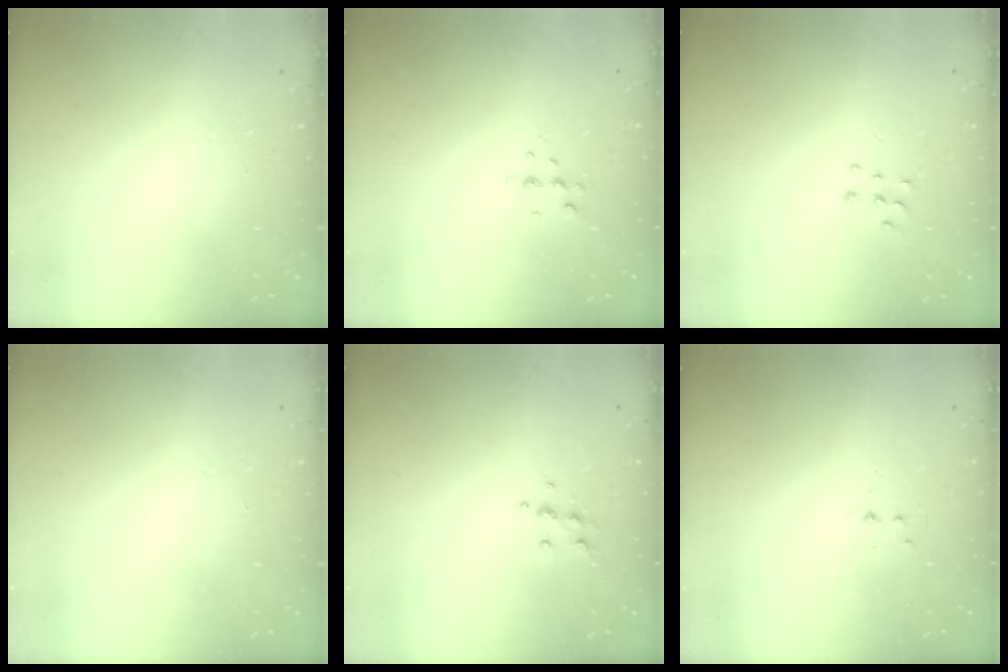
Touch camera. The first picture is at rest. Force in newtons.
{"total": 4.9, "press": 4.7, "slide": 1.6}
{"total": 5.3, "press": 5.3, "slide": 0.5}
{"total": 0.0}
{"total": 5.4, "press": 5.3, "slide": 1.1}
{"total": 2.8, "press": 2.4, "slide": 1.5}